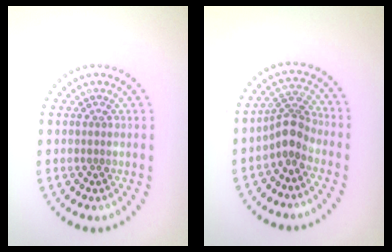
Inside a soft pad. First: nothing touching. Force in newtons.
{"total": 3.0, "press": 2.1, "slide": 2.1}